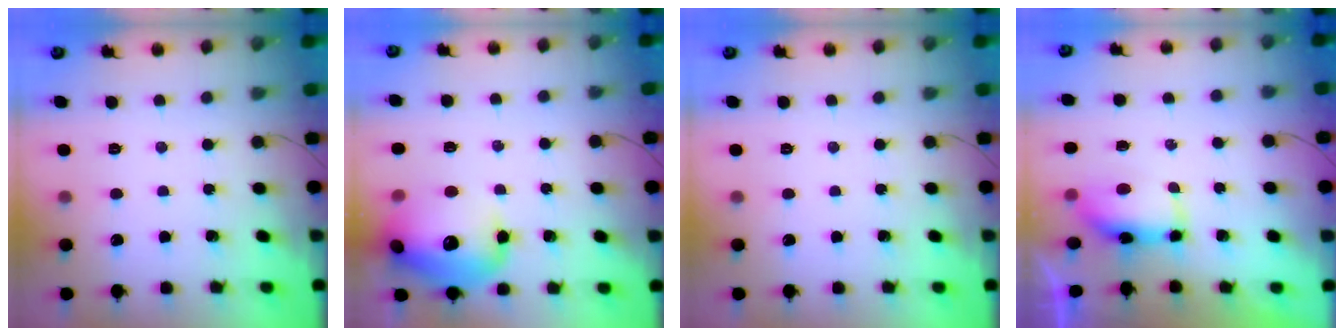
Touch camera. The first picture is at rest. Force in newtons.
{"total": 18.5, "press": 18.4, "slide": 2.3}
{"total": 0.0}
{"total": 13.7, "press": 8.7, "slide": 10.5}